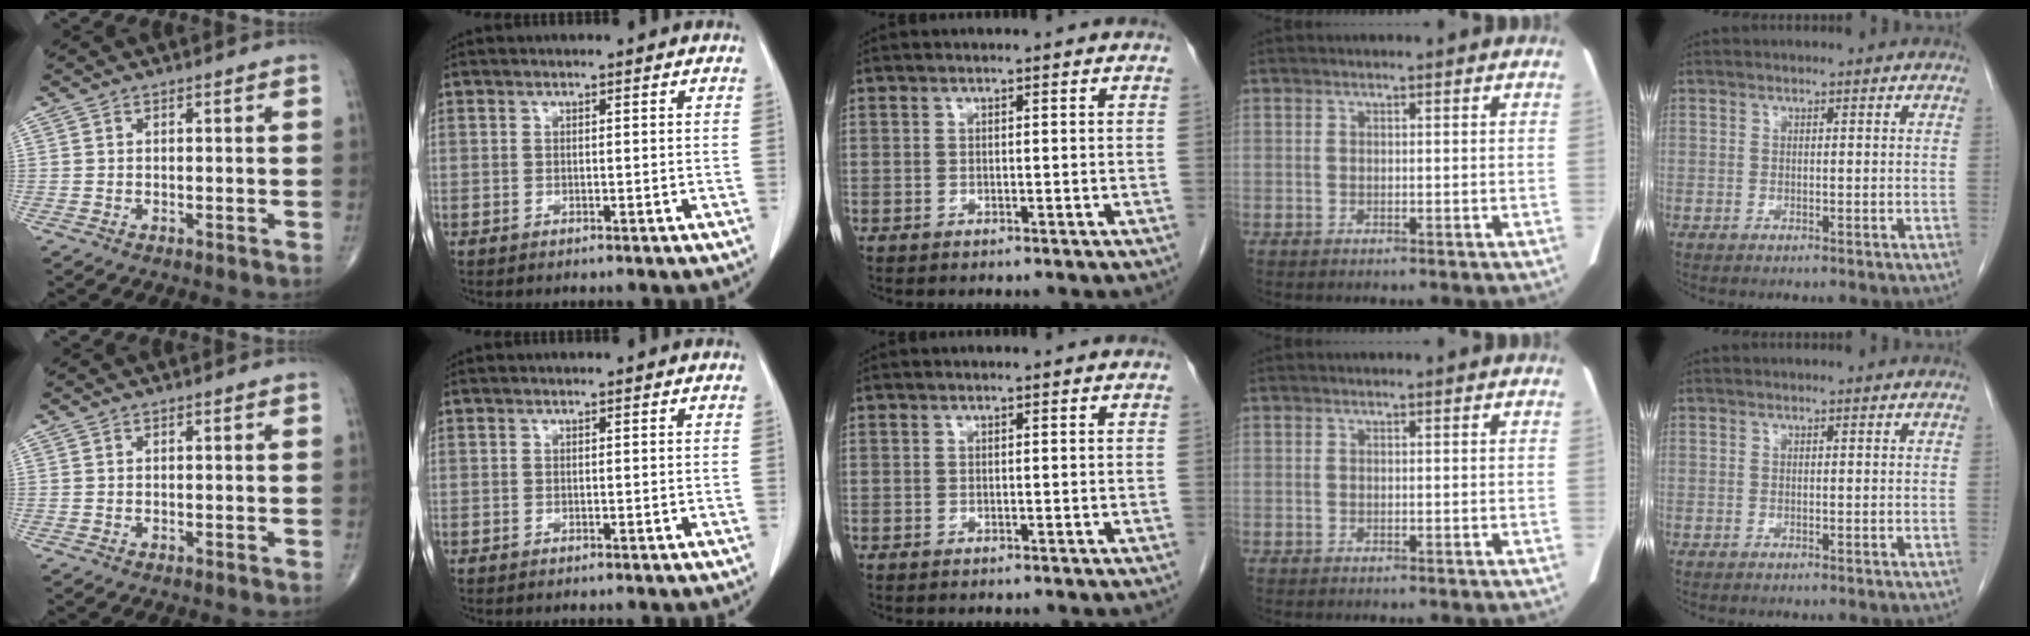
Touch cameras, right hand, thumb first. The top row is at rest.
{}